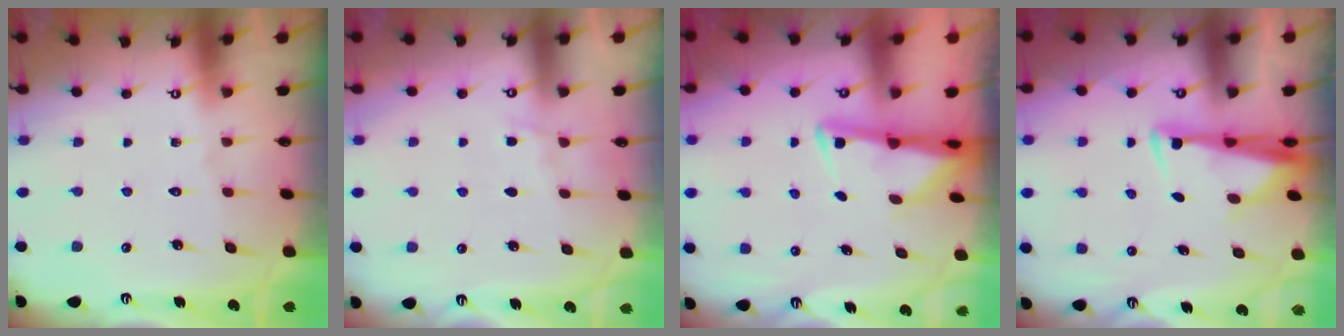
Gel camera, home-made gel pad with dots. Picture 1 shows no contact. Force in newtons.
{"total": 3.0, "press": 3.0, "slide": 0.4}
{"total": 2.8, "press": 2.7, "slide": 0.6}
{"total": 3.3, "press": 3.2, "slide": 0.7}